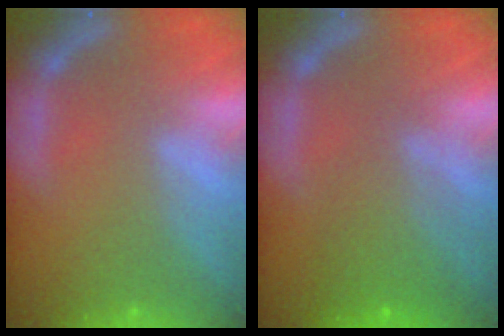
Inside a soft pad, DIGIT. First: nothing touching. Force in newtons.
{"total": 4.6}